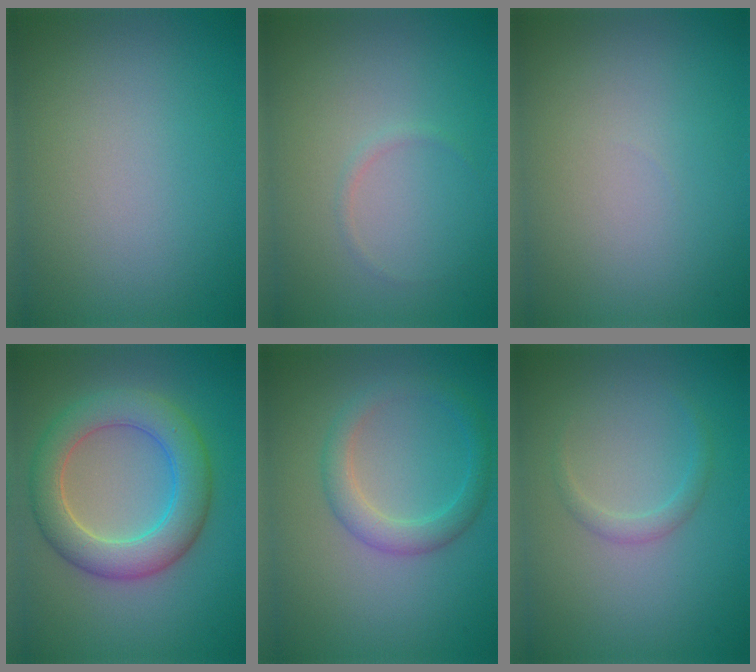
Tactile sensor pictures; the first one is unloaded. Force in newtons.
{"total": 0.5, "press": 0.5, "slide": 0.1}
{"total": 0.0}
{"total": 6.2, "press": 6.2, "slide": 0.5}
{"total": 2.7, "press": 2.7, "slide": 0.1}
{"total": 1.2, "press": 1.2, "slide": 0.1}